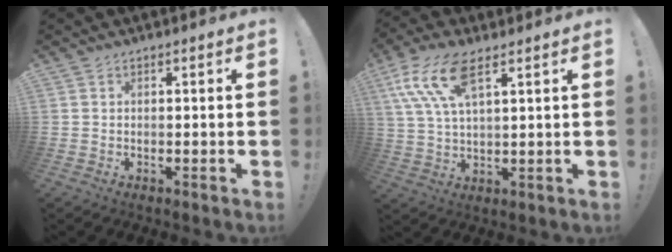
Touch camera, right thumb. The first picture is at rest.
{"total": 12.7, "force": [6.5, 4.9, 9.8], "torque": [-0.209, -0.013, 0.120]}